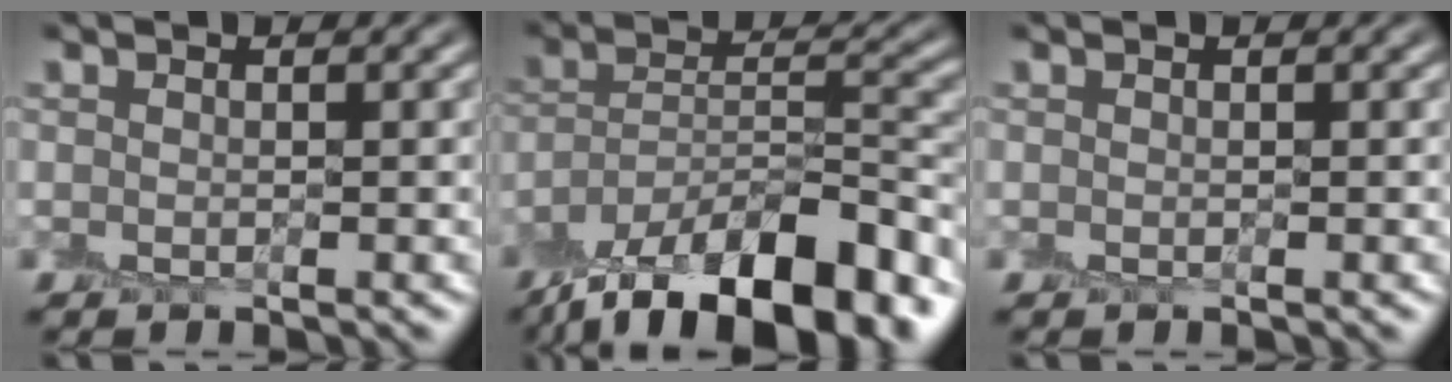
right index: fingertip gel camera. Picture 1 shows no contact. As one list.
[{"total": 14.4, "force": [-10.4, 4.6, 8.8], "torque": [-0.155, 0.005, -0.174]}, {"total": 0.0}]